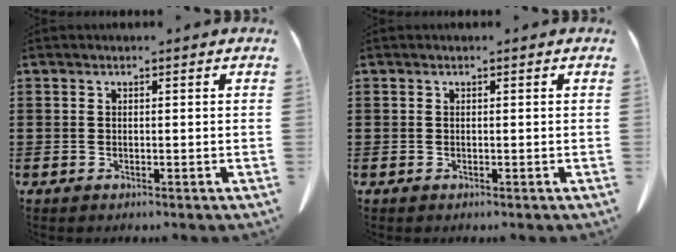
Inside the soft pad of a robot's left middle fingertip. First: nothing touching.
{"total": 0.0}